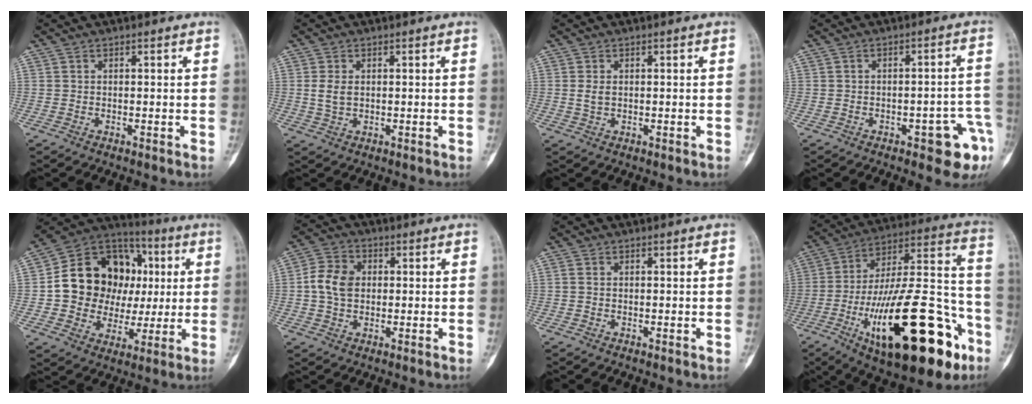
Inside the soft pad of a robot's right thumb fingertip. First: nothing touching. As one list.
[{"total": 3.0, "force": [0.4, 1.9, 2.3], "torque": [-0.047, -0.002, 0.011]}, {"total": 1.8, "force": [0.2, 1.1, 1.4], "torque": [-0.029, -0.001, 0.008]}, {"total": 8.9, "force": [-4.4, 3.0, 7.2], "torque": [-0.062, 0.031, -0.048]}, {"total": 21.0, "force": [2.3, 16.8, 12.3], "torque": [-0.155, 0.035, 0.049]}, {"total": 7.3, "force": [0.4, 5.6, 4.8], "torque": [-0.084, 0.012, 0.001]}, {"total": 0.7, "force": [0.0, 0.5, 0.5], "torque": [-0.013, 0.000, -0.001]}, {"total": 34.5, "force": [-14.4, 12.7, 28.7], "torque": [-0.434, 0.065, -0.212]}]